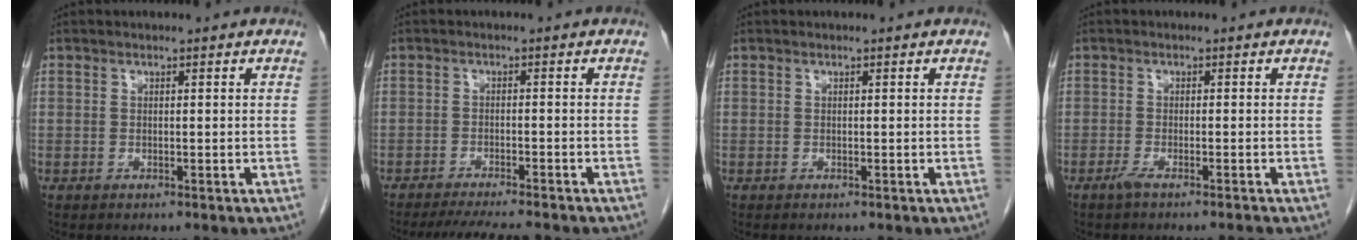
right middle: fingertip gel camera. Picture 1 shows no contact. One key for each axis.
{"total": 7.7, "fx": -6.9, "fy": 0.3, "fz": 3.4, "tx": -0.045, "ty": -0.017, "tz": -0.106}
{"total": 0.0}
{"total": 2.3, "fx": -1.9, "fy": -0.4, "fz": 1.3, "tx": -0.025, "ty": -0.002, "tz": -0.037}